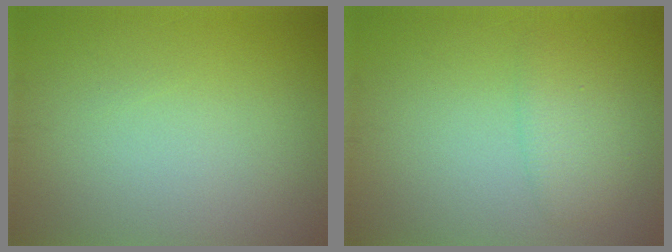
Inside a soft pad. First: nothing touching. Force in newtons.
{"total": 2.2, "press": 2.2, "slide": 0.2}